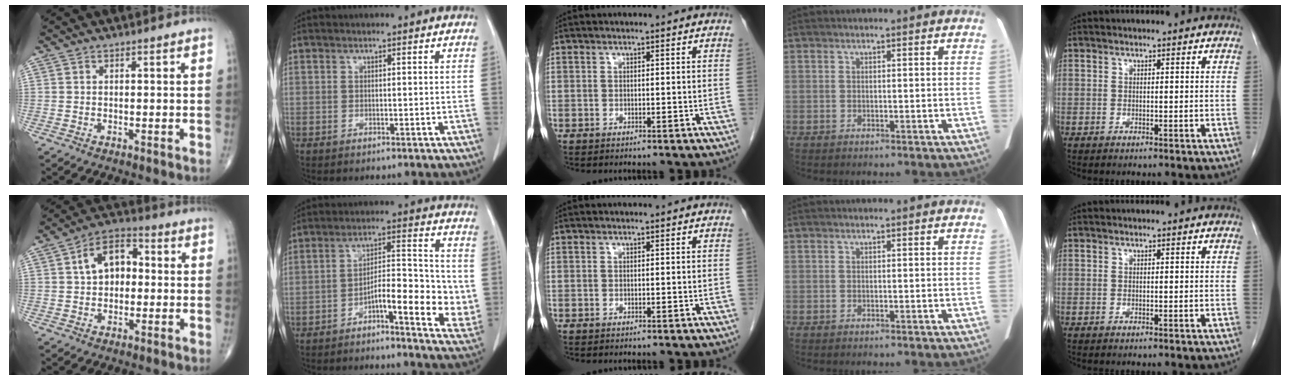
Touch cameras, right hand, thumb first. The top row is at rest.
{"thumb": {"total": 9.4, "force": [1.1, 6.3, 6.9], "torque": [-0.092, 0.026, 0.009]}, "index": {"total": 11.3, "force": [-3.1, 3.2, 10.4], "torque": [-0.142, 0.021, -0.046]}}